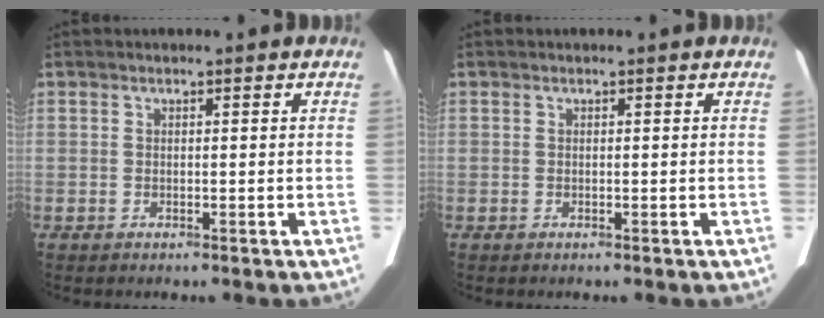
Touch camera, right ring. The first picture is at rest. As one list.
[{"total": 0.0}]